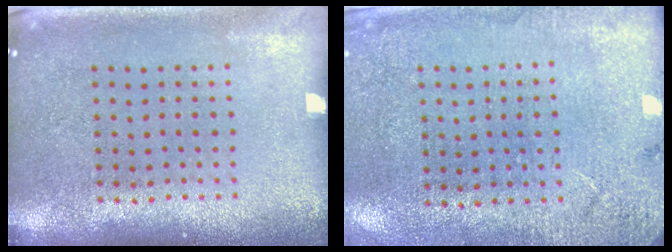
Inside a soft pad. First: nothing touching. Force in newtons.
{"total": 2.6, "press": 2.3, "slide": 1.2}